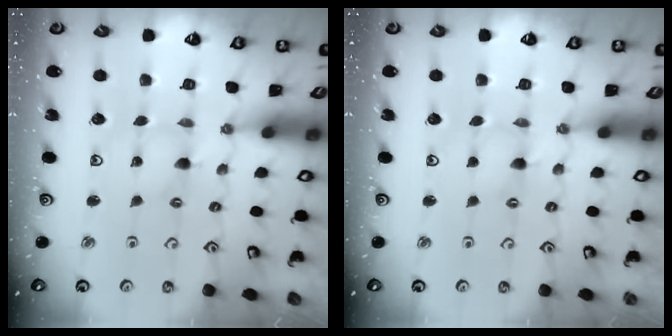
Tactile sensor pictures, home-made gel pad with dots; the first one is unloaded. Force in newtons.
{"total": 0.0}